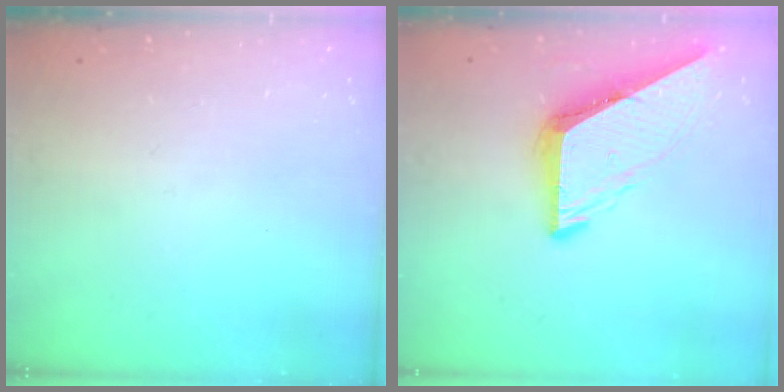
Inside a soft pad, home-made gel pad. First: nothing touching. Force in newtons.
{"total": 9.5, "press": 9.5, "slide": 1.1}